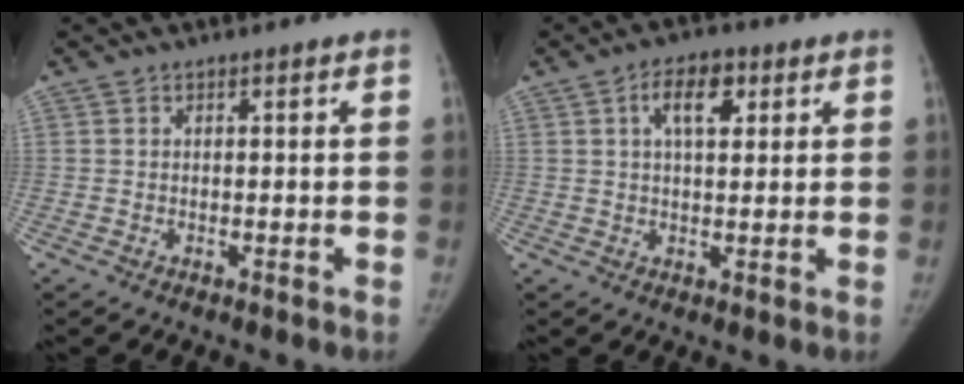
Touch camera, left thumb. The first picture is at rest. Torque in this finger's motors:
{"motor_torque": [-0.01, 0.13, 0.18, 0.21, 0.01]}